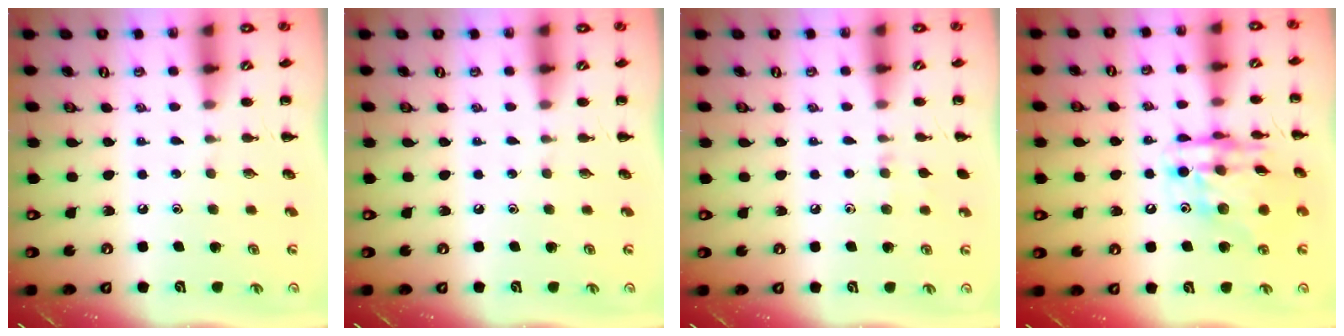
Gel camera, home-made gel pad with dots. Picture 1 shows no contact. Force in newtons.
{"total": 0.0}
{"total": 4.9, "press": 4.6, "slide": 1.7}
{"total": 15.4, "press": 15.0, "slide": 3.5}